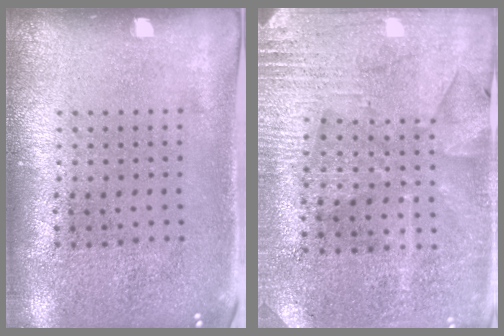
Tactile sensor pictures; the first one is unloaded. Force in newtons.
{"total": 2.8, "press": 2.7, "slide": 0.7}